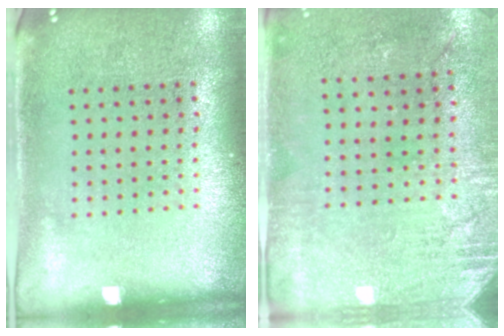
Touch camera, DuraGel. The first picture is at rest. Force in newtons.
{"total": 2.8, "press": 2.3, "slide": 1.6}